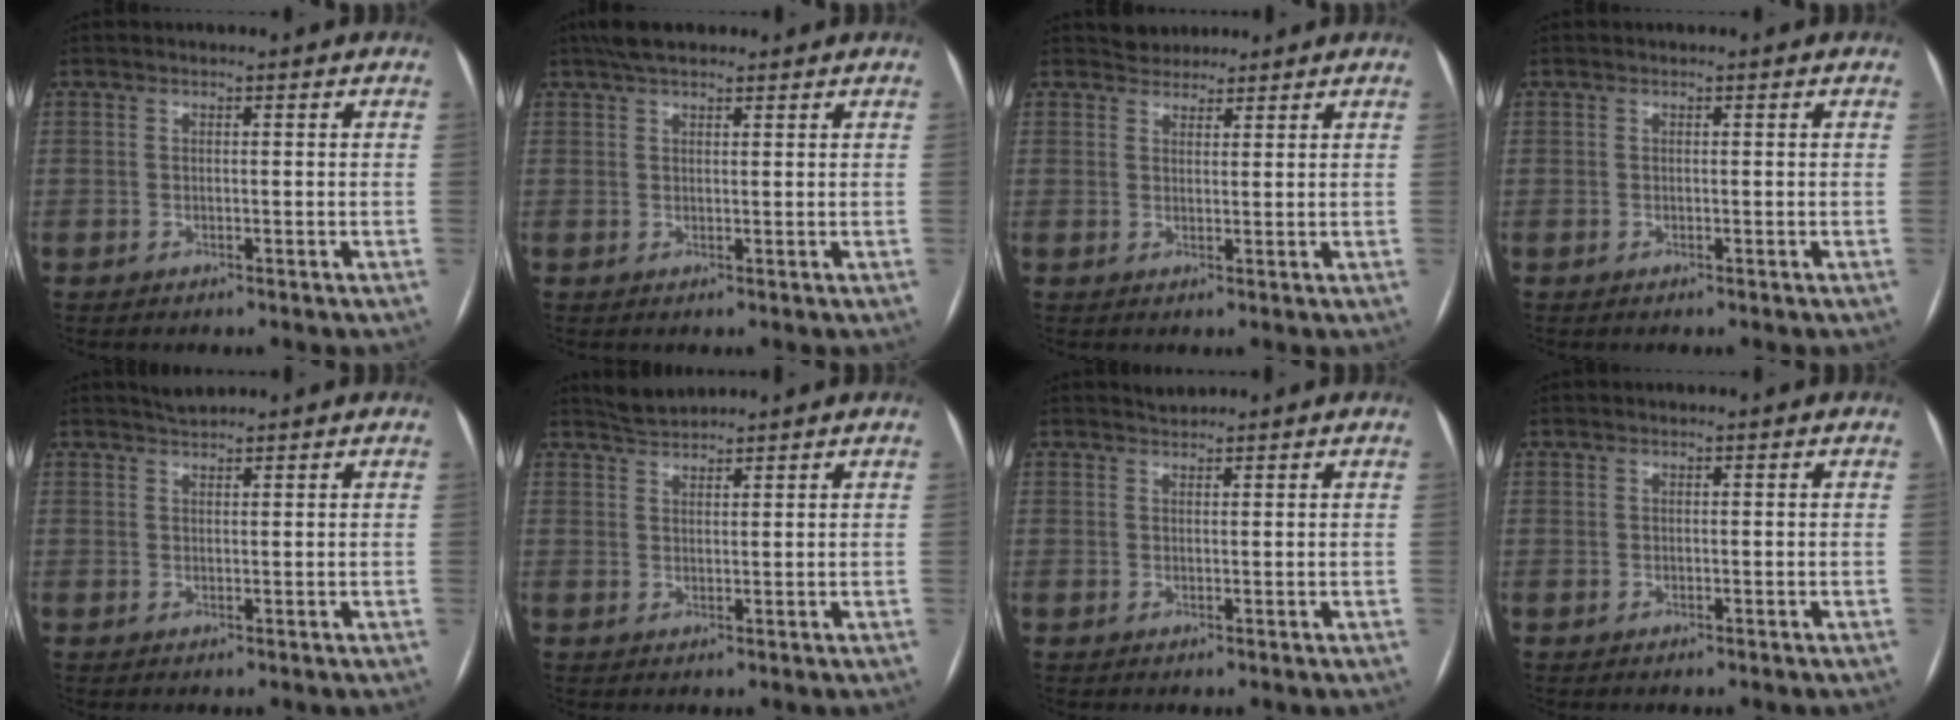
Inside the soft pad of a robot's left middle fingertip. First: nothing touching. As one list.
[{"total": 5.1, "force": [4.1, 1.6, 2.6], "torque": [-0.046, 0.030, 0.071]}, {"total": 2.9, "force": [2.6, 1.3, 0.0], "torque": [0.001, 0.014, 0.042]}, {"total": 0.0}, {"total": 1.7, "force": [1.7, 0.0, 0.3], "torque": [-0.010, 0.007, 0.034]}, {"total": 2.6, "force": [2.6, -0.1, -0.1], "torque": [-0.008, 0.010, 0.056]}, {"total": 1.1, "force": [1.1, 0.1, -0.1], "torque": [-0.008, 0.005, 0.022]}, {"total": 0.0}]